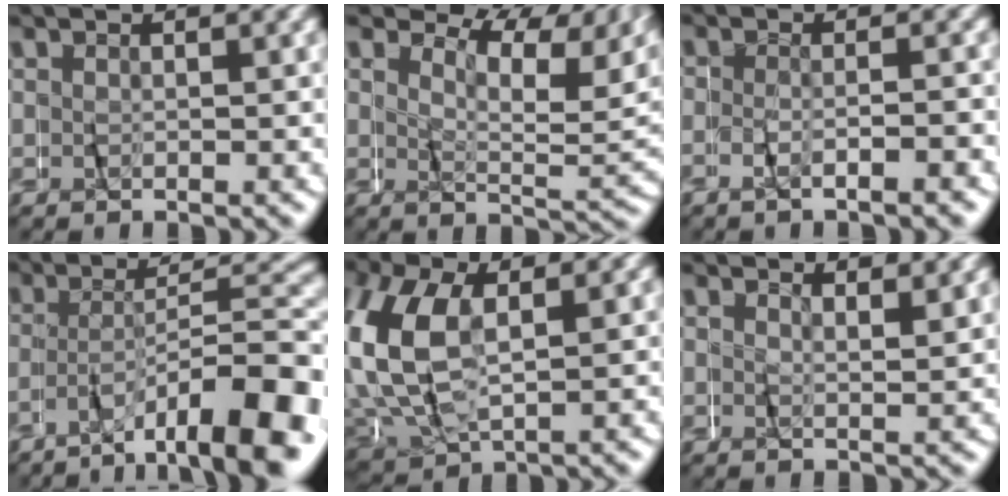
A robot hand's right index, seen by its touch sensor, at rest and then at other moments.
{"total": 5.6, "force": [2.7, 1.3, 4.7], "torque": [-0.050, 0.015, 0.035]}
{"total": 1.9, "force": [-1.6, -0.2, 0.9], "torque": [-0.014, 0.007, -0.036]}
{"total": 9.4, "force": [-5.3, 2.1, 7.4], "torque": [-0.097, 0.008, -0.086]}
{"total": 7.7, "force": [0.6, 5.7, 5.1], "torque": [-0.147, -0.009, 0.017]}
{"total": 1.7, "force": [1.5, -0.9, -0.2], "torque": [-0.003, 0.000, 0.023]}